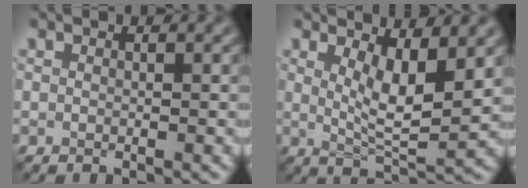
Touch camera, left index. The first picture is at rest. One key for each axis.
{"total": 4.9, "fx": 1.8, "fy": 1.6, "fz": 4.3, "tx": -0.077, "ty": -0.017, "tz": 0.038}